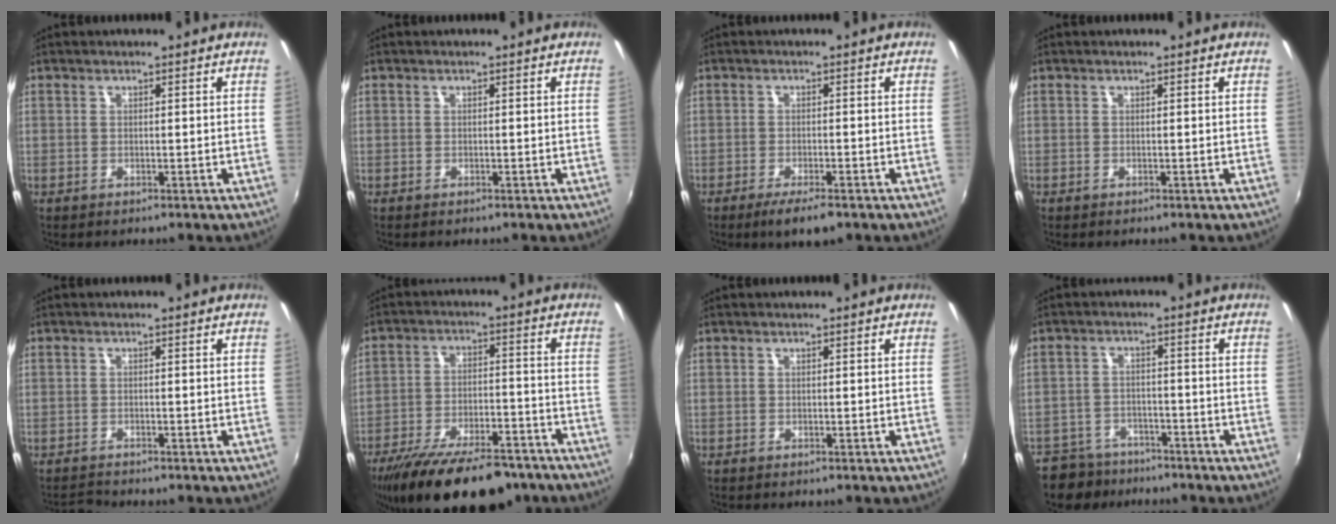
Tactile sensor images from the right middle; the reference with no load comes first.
{"total": 0.0}
{"total": 5.1, "force": [-3.6, 1.0, 3.6], "torque": [-0.076, -0.013, -0.060]}
{"total": 0.0}
{"total": 2.1, "force": [-2.0, 0.0, 0.3], "torque": [-0.015, -0.005, -0.040]}
{"total": 21.2, "force": [-16.5, 7.0, 11.2], "torque": [-0.212, -0.026, -0.242]}
{"total": 0.0}
{"total": 9.7, "force": [-7.7, 5.5, 2.2], "torque": [-0.077, 0.002, -0.120]}